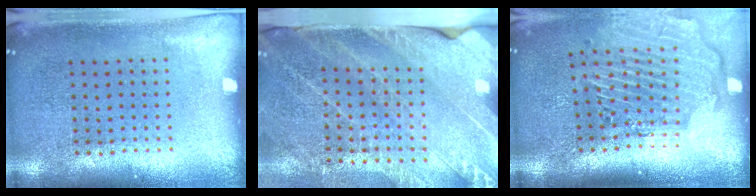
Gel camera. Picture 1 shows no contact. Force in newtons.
{"total": 3.4, "press": 2.9, "slide": 1.8}
{"total": 2.8, "press": 2.3, "slide": 1.6}